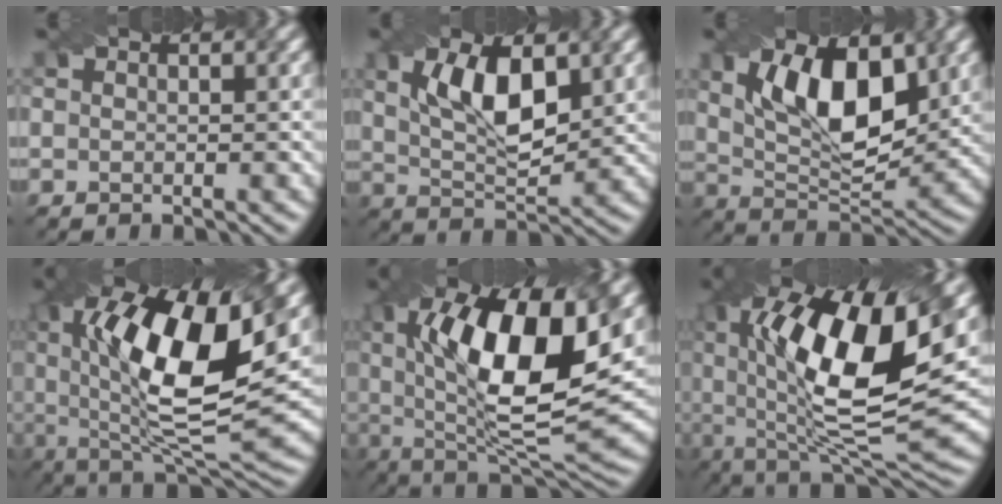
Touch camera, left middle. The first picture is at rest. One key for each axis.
{"total": 7.5, "fx": 2.2, "fy": 3.2, "fz": 6.4, "tx": -0.118, "ty": 0.005, "tz": 0.041}
{"total": 9.4, "fx": 2.9, "fy": 4.4, "fz": 7.8, "tx": -0.134, "ty": 0.000, "tz": 0.047}
{"total": 15.1, "fx": 3.3, "fy": 5.2, "fz": 13.8, "tx": -0.229, "ty": -0.003, "tz": 0.052}
{"total": 14.6, "fx": 3.2, "fy": 5.2, "fz": 13.3, "tx": -0.212, "ty": -0.001, "tz": 0.046}
{"total": 16.3, "fx": 3.7, "fy": 5.5, "fz": 14.9, "tx": -0.252, "ty": -0.004, "tz": 0.056}